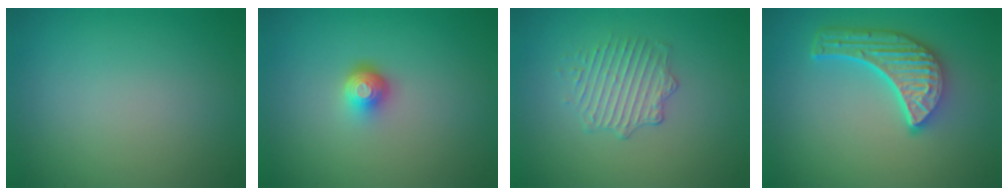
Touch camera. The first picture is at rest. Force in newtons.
{"total": 2.2, "press": 1.4, "slide": 1.7}
{"total": 2.3, "press": 1.6, "slide": 1.6}
{"total": 5.7, "press": 4.4, "slide": 3.6}